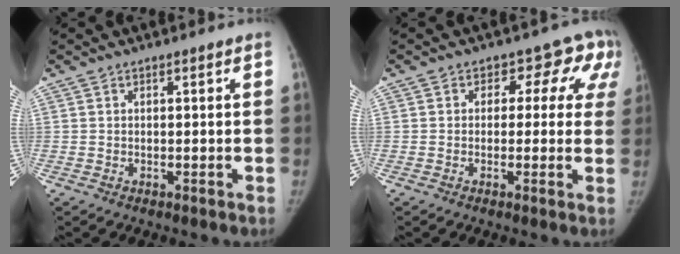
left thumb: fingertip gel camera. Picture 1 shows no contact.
{"total": 8.7, "force": [2.5, 6.3, 5.5], "torque": [0.001, 0.011, 0.017]}